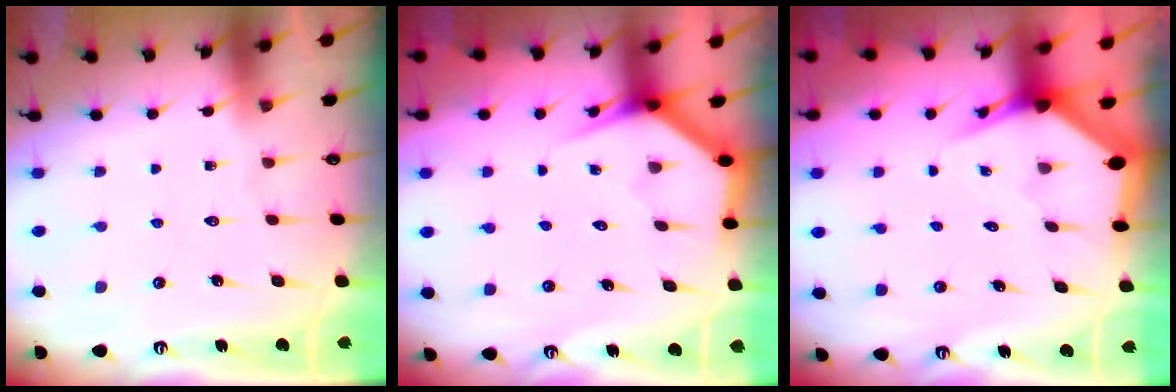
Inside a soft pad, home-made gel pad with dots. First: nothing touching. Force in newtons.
{"total": 3.4, "press": 3.4, "slide": 0.2}
{"total": 3.6, "press": 3.6, "slide": 0.3}